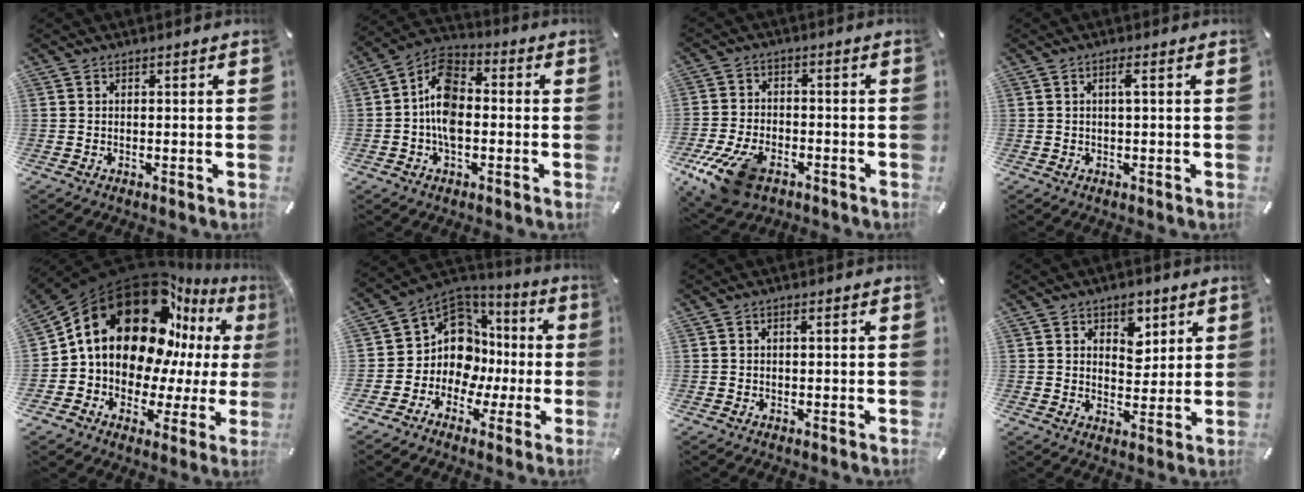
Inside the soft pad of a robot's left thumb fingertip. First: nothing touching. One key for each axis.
{"total": 10.0, "fx": -1.8, "fy": 6.2, "fz": 7.6, "tx": -0.150, "ty": 0.013, "tz": -0.033}
{"total": 13.0, "fx": -7.3, "fy": 7.5, "fz": 7.8, "tx": -0.166, "ty": 0.028, "tz": -0.129}
{"total": 2.2, "fx": 0.4, "fy": 0.3, "fz": 2.2, "tx": -0.042, "ty": 0.002, "tz": 0.005}
{"total": 23.2, "fx": 9.8, "fy": 15.9, "fz": 13.8, "tx": -0.239, "ty": -0.082, "tz": 0.182}
{"total": 13.5, "fx": 0.1, "fy": 12.1, "fz": 6.1, "tx": -0.139, "ty": -0.024, "tz": 0.012}
{"total": 1.1, "fx": 0.3, "fy": 0.6, "fz": 0.9, "tx": -0.019, "ty": 0.006, "tz": 0.003}
{"total": 6.4, "fx": 3.4, "fy": 4.8, "fz": 2.5, "tx": -0.010, "ty": -0.020, "tz": 0.052}